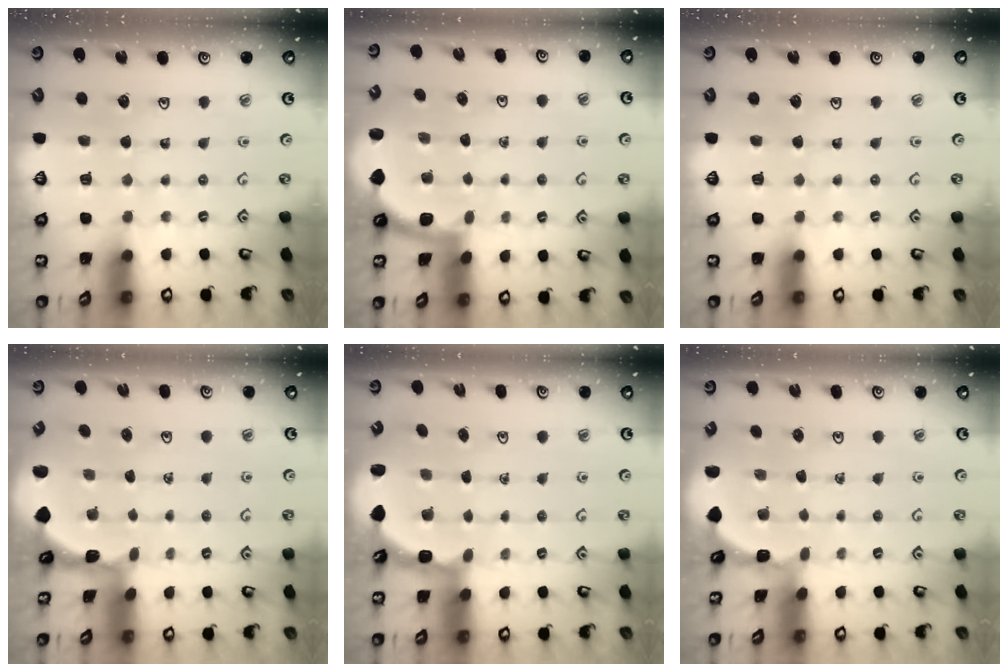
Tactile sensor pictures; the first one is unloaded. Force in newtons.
{"total": 1.8, "press": 1.8, "slide": 0.1}
{"total": 0.0}
{"total": 1.5, "press": 1.5, "slide": 0.1}
{"total": 3.1, "press": 2.8, "slide": 1.4}
{"total": 1.2, "press": 1.2, "slide": 0.1}